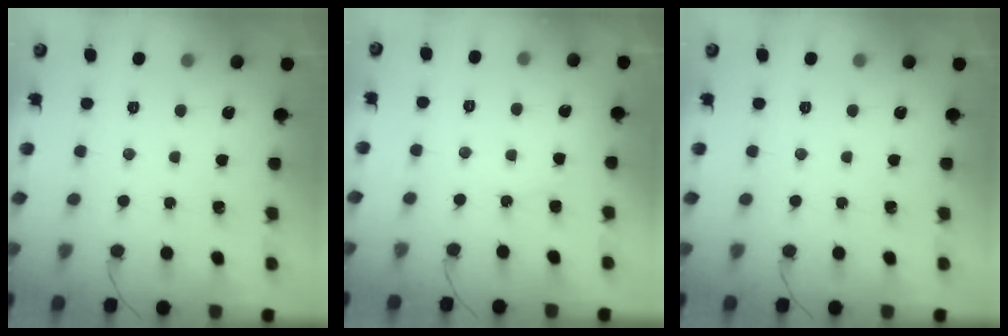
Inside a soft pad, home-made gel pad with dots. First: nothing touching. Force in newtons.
{"total": 4.1, "press": 4.1, "slide": 0.5}
{"total": 0.0}